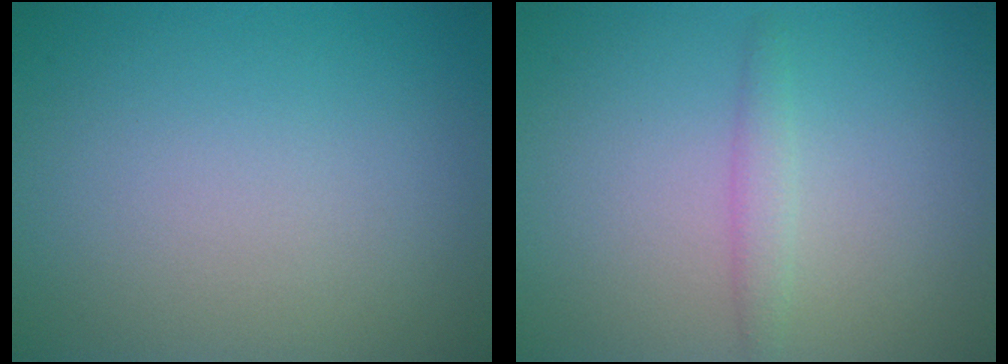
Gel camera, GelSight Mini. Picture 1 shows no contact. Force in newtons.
{"total": 1.4, "press": 1.4, "slide": 0.0}